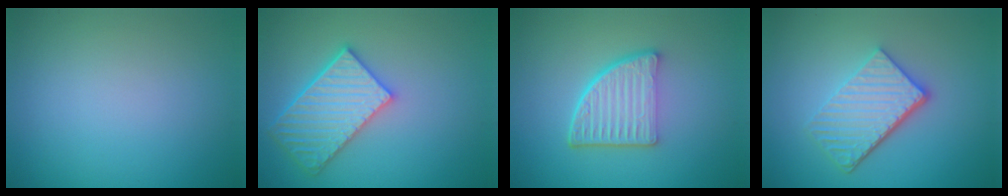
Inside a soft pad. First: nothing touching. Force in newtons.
{"total": 5.2, "press": 4.6, "slide": 2.4}
{"total": 5.2, "press": 3.7, "slide": 3.7}
{"total": 4.7, "press": 3.5, "slide": 3.1}